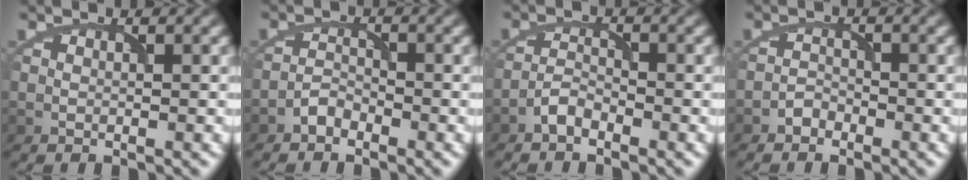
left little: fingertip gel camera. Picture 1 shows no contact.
{"total": 1.5, "force": [-1.4, 0.6, 0.2], "torque": [0.000, 0.008, -0.028]}
{"total": 1.8, "force": [-1.6, 0.5, 0.6], "torque": [-0.011, 0.007, -0.035]}
{"total": 1.2, "force": [-1.1, 0.5, 0.0], "torque": [0.006, 0.006, -0.021]}